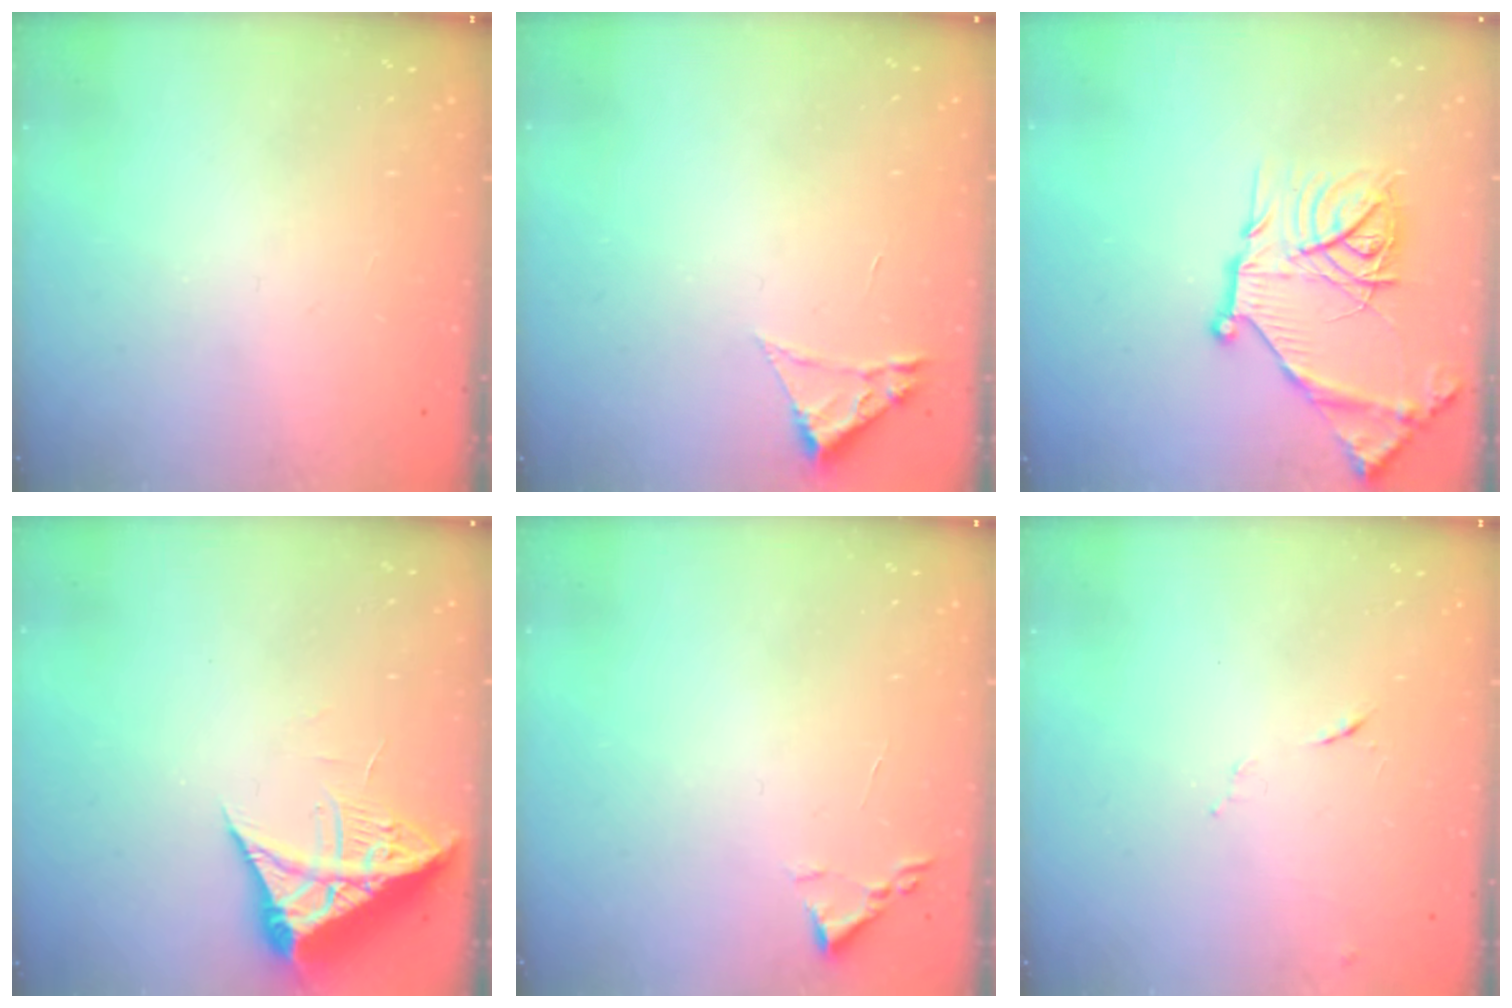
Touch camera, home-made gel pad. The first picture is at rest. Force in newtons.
{"total": 1.8, "press": 1.8, "slide": 0.2}
{"total": 20.2, "press": 20.1, "slide": 1.9}
{"total": 8.1, "press": 8.0, "slide": 0.8}
{"total": 1.8, "press": 1.7, "slide": 0.2}
{"total": 5.2, "press": 5.1, "slide": 0.8}